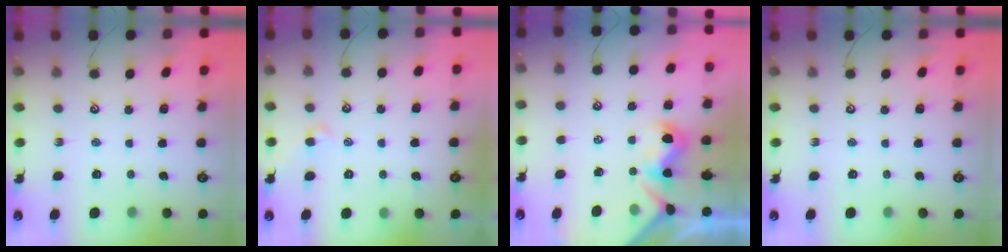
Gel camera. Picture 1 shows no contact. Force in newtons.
{"total": 0.8, "press": 0.6, "slide": 0.6}
{"total": 2.1, "press": 1.9, "slide": 0.9}
{"total": 0.0}